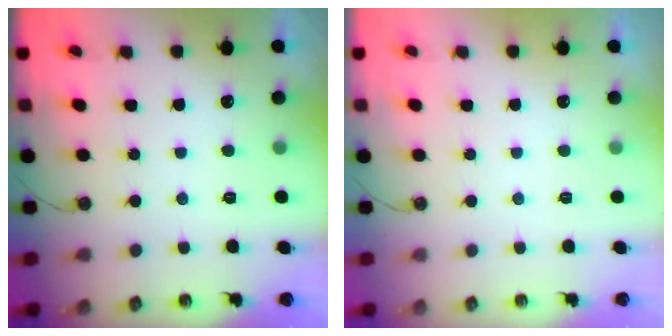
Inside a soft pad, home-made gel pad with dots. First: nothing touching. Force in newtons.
{"total": 0.0}